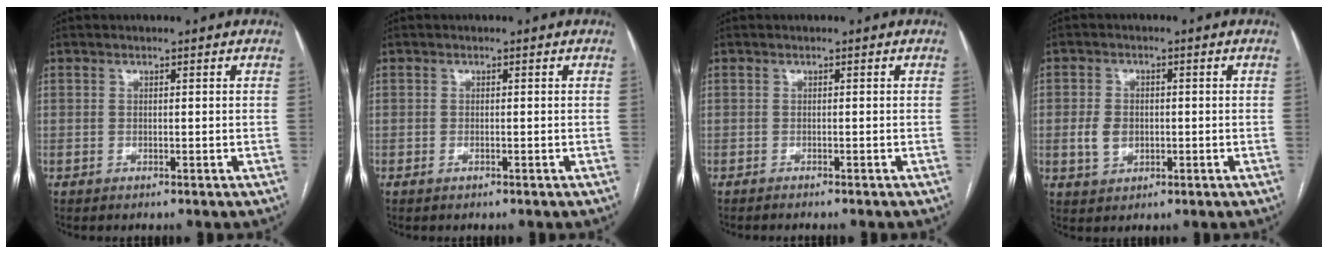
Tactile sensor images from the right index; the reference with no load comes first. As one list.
[{"total": 0.7, "force": [-0.3, 0.3, 0.6], "torque": [-0.014, -0.001, -0.004]}, {"total": 3.0, "force": [-2.7, 0.2, 1.3], "torque": [-0.017, -0.003, -0.033]}, {"total": 4.2, "force": [-0.4, 3.2, 2.7], "torque": [-0.056, 0.009, 0.000]}]